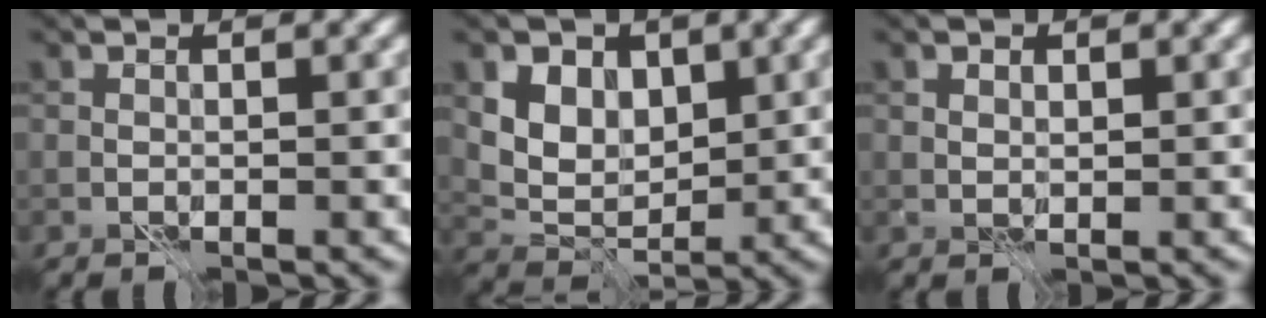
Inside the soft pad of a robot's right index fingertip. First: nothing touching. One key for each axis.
{"total": 4.6, "fx": 2.0, "fy": 3.3, "fz": 2.5, "tx": -0.053, "ty": -0.011, "tz": 0.032}
{"total": 0.9, "fx": 0.5, "fy": 0.6, "fz": 0.4, "tx": -0.007, "ty": -0.001, "tz": 0.010}